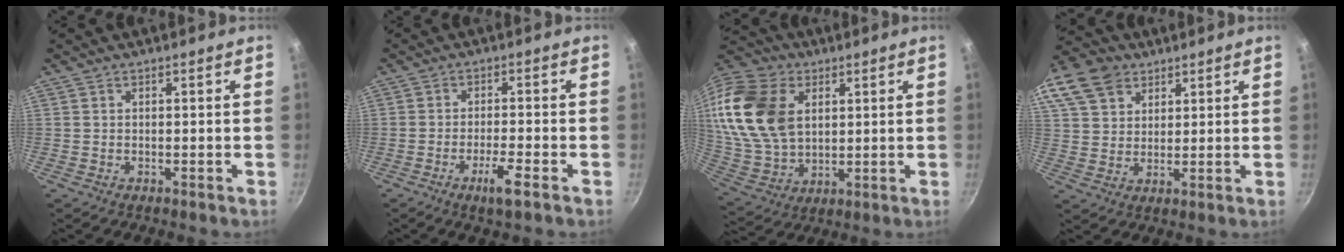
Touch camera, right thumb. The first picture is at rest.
{"total": 4.5, "force": [-2.5, 0.5, 3.7], "torque": [-0.068, 0.012, -0.044]}
{"total": 25.1, "force": [6.9, 17.4, 16.7], "torque": [-0.345, 0.001, 0.137]}
{"total": 19.0, "force": [10.5, 13.5, 8.3], "torque": [-0.200, 0.028, 0.197]}